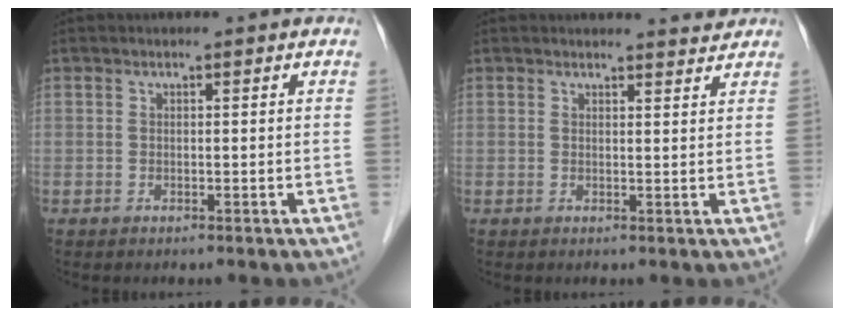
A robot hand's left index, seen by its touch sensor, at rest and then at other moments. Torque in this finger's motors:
{"motor_torque": [0.12, -0.19, 0.00, 0.01]}